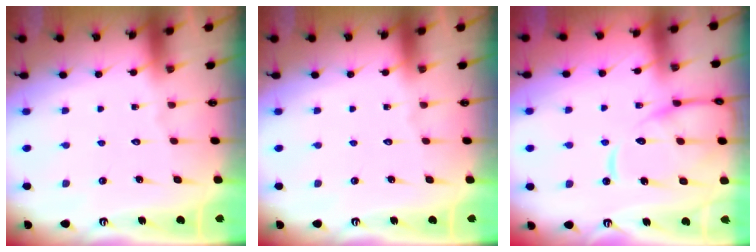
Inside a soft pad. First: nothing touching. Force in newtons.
{"total": 0.0}
{"total": 13.1, "press": 13.0, "slide": 1.3}